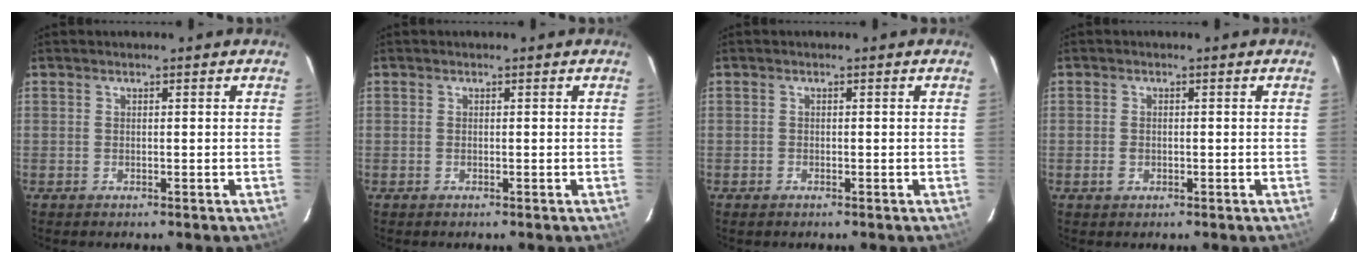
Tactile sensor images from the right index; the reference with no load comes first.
{"total": 0.0}
{"total": 0.7, "force": [-0.5, 0.5, 0.1], "torque": [-0.004, 0.000, -0.010]}
{"total": 1.8, "force": [-0.6, 1.3, 1.1], "torque": [-0.024, 0.001, -0.009]}